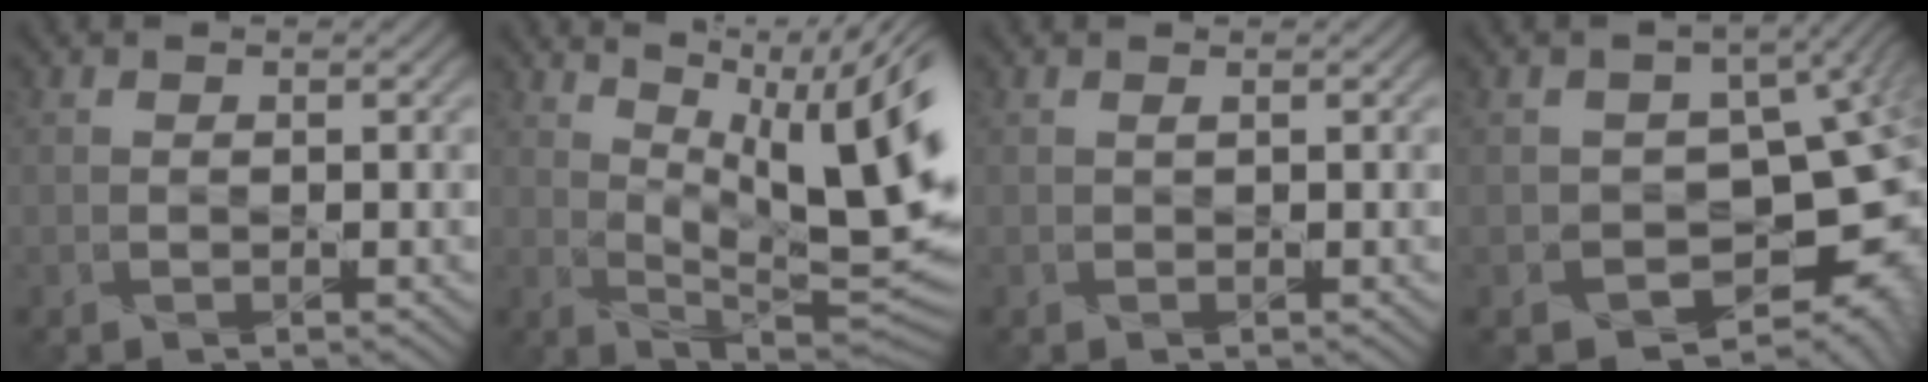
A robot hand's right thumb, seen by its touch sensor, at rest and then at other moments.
{"total": 16.5, "force": [5.1, 6.2, 14.4], "torque": [-0.190, 0.012, 0.083]}
{"total": 0.0}
{"total": 11.2, "force": [-3.0, 7.9, 7.3], "torque": [-0.066, -0.039, -0.028]}